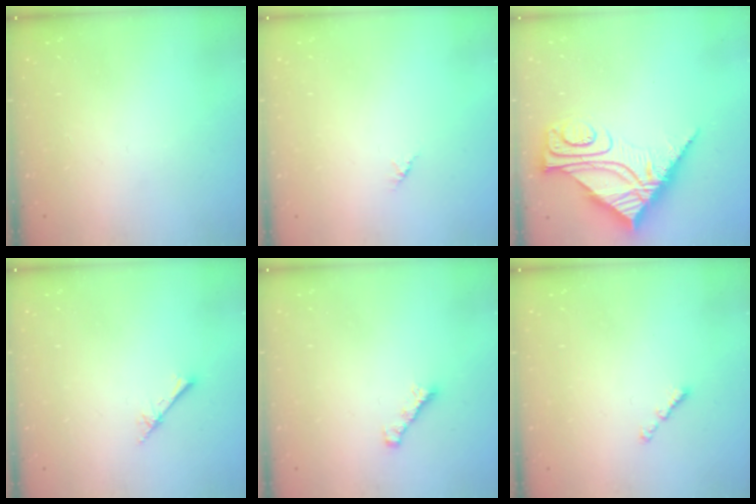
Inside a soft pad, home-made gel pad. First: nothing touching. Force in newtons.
{"total": 1.2, "press": 1.2, "slide": 0.3}
{"total": 15.0, "press": 15.0, "slide": 1.6}
{"total": 2.6, "press": 2.6, "slide": 0.3}
{"total": 1.6, "press": 1.4, "slide": 0.6}
{"total": 1.1, "press": 1.0, "slide": 0.4}